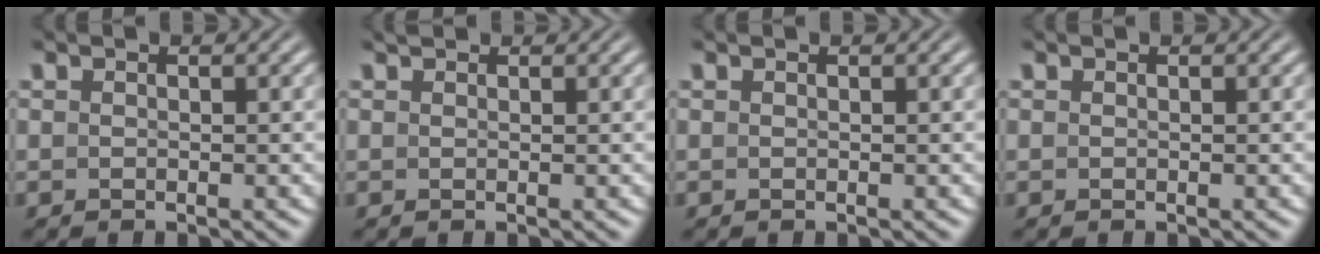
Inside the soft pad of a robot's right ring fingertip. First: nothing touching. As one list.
[{"total": 0.9, "force": [0.7, -0.5, -0.1], "torque": [0.008, -0.001, 0.015]}, {"total": 0.0}, {"total": 0.0}]